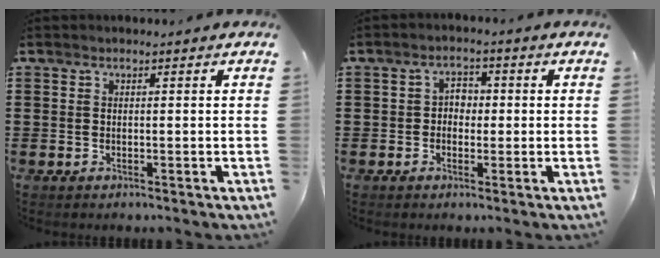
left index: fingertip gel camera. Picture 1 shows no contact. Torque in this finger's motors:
{"motor_torque": [0.09, 0.04, 0.03, 0.02]}